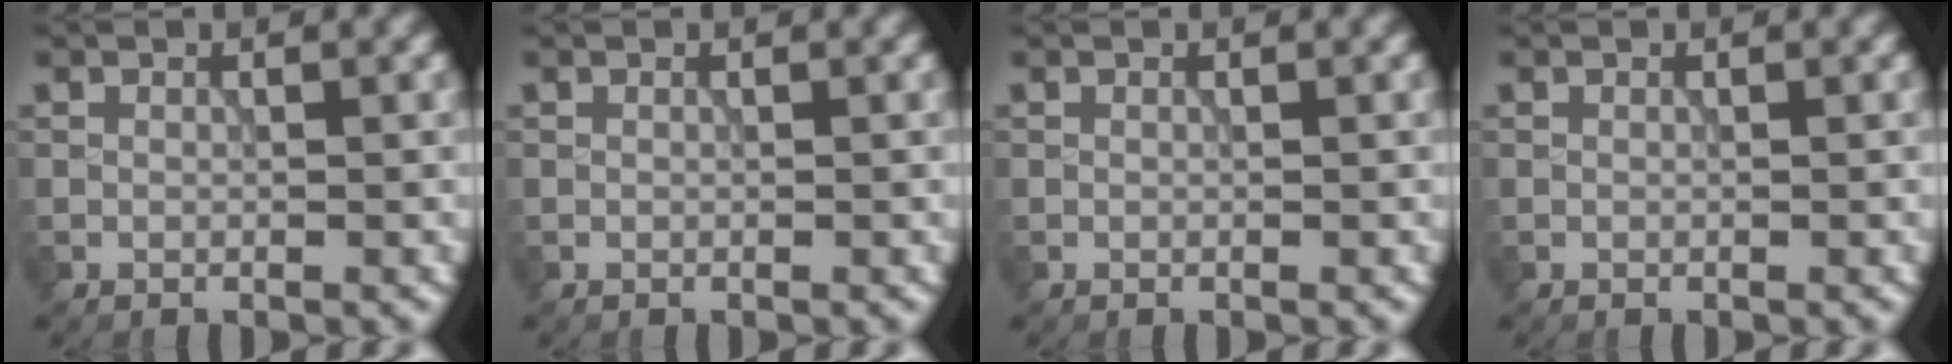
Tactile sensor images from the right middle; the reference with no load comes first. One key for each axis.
{"total": 0.0}
{"total": 0.0}
{"total": 0.0}